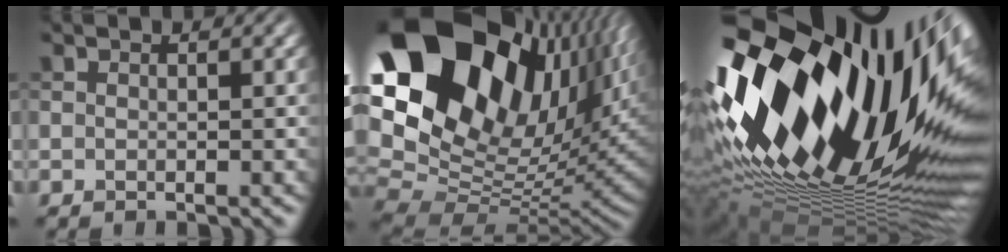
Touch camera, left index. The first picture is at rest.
{"total": 22.1, "force": [9.5, 13.6, 14.6], "torque": [-0.274, 0.032, 0.181]}
{"total": 21.7, "force": [2.9, 10.1, 19.0], "torque": [-0.337, -0.020, 0.034]}